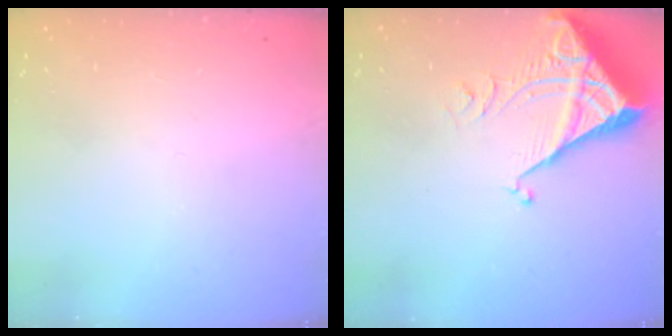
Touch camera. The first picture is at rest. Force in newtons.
{"total": 5.4, "press": 5.4, "slide": 0.7}